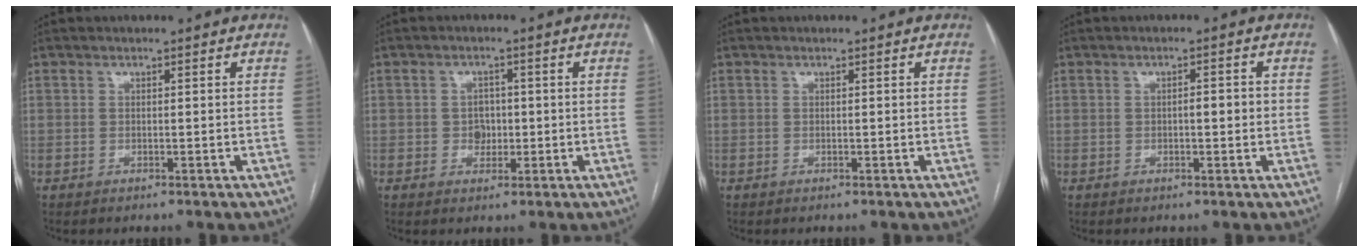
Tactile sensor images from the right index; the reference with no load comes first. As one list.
[{"total": 2.8, "force": [-0.3, 2.3, 1.6], "torque": [-0.017, 0.007, -0.002]}, {"total": 0.0}, {"total": 2.2, "force": [-0.1, 0.7, 2.1], "torque": [-0.030, 0.004, -0.003]}]